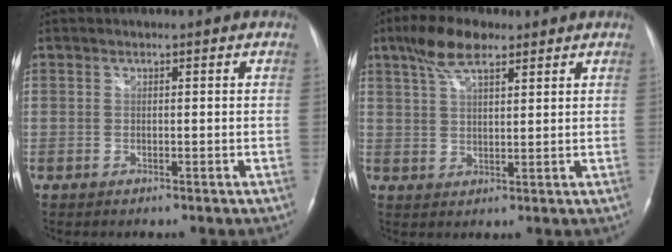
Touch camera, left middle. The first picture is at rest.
{"total": 7.1, "force": [4.7, 2.4, 4.8], "torque": [-0.099, 0.018, 0.089]}